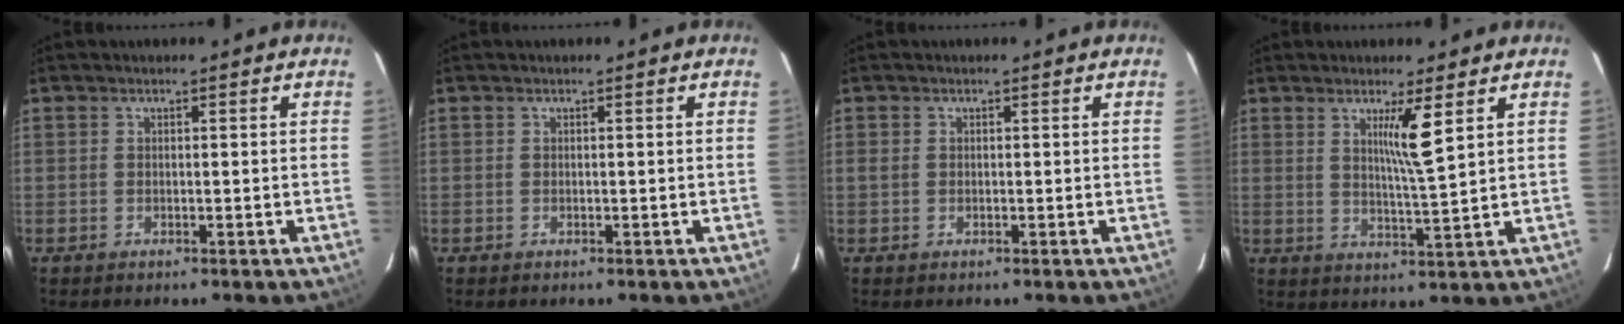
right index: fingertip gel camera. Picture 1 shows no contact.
{"total": 0.0}
{"total": 0.9, "force": [0.0, 0.7, 0.5], "torque": [-0.016, 0.006, 0.003]}
{"total": 5.8, "force": [2.5, -0.7, 5.2], "torque": [-0.091, -0.014, 0.044]}